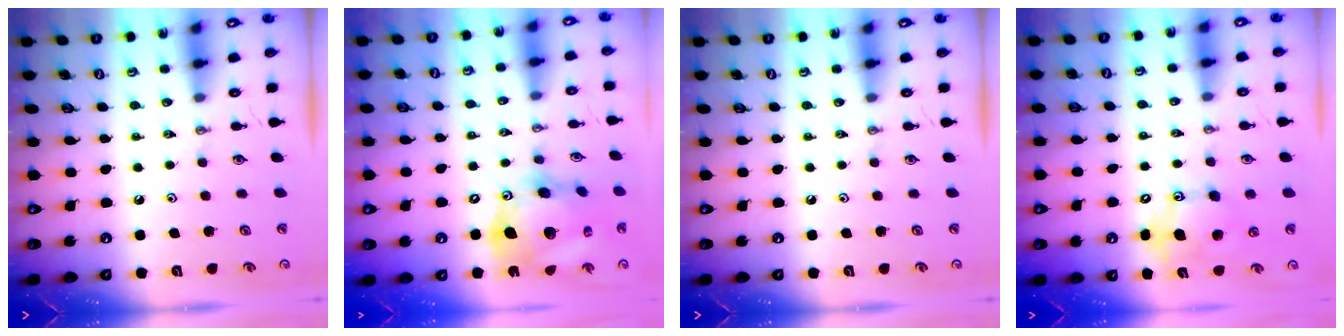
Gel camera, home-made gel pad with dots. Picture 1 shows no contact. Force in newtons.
{"total": 20.6, "press": 20.4, "slide": 2.8}
{"total": 0.0}
{"total": 11.9, "press": 11.5, "slide": 2.9}